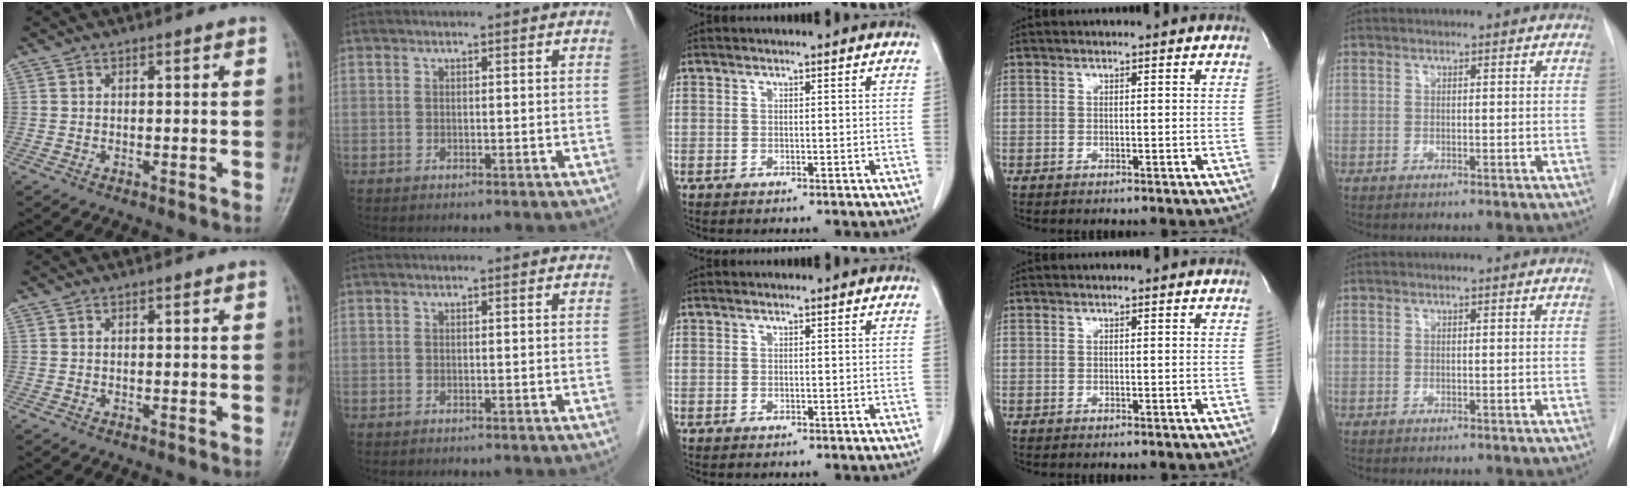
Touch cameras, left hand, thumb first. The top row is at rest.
{}